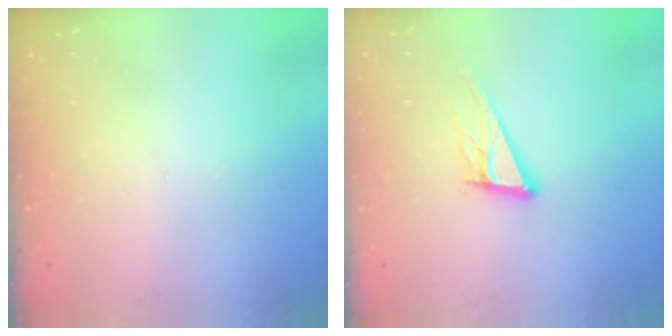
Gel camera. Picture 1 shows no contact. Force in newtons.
{"total": 11.5, "press": 11.2, "slide": 2.6}